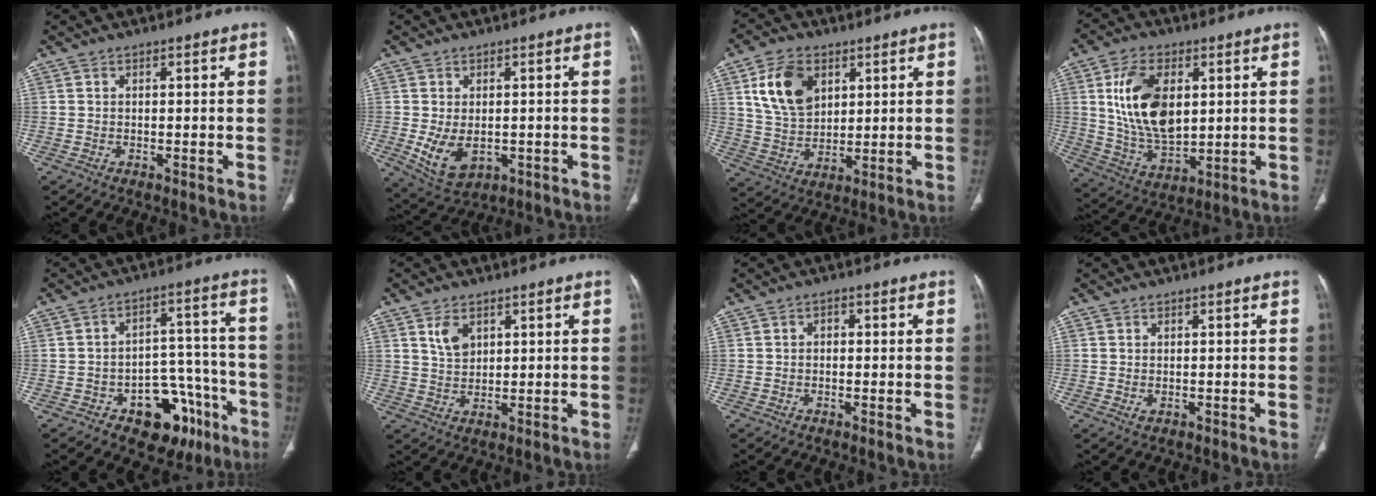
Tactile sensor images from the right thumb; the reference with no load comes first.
{"total": 7.4, "force": [-1.3, 4.8, 5.5], "torque": [-0.095, -0.008, -0.003]}
{"total": 11.7, "force": [4.8, 7.8, 7.3], "torque": [-0.115, -0.017, 0.098]}
{"total": 15.9, "force": [3.5, 9.3, 12.4], "torque": [-0.209, -0.015, 0.074]}
{"total": 14.8, "force": [-7.9, 9.0, 8.8], "torque": [-0.065, 0.069, -0.102]}
{"total": 4.5, "force": [2.2, 2.9, 2.6], "torque": [-0.039, -0.014, 0.049]}
{"total": 1.2, "force": [0.0, 1.0, 0.8], "torque": [-0.001, 0.005, -0.006]}
{"total": 0.7, "force": [-0.2, 0.4, 0.5], "torque": [-0.012, -0.001, 0.002]}